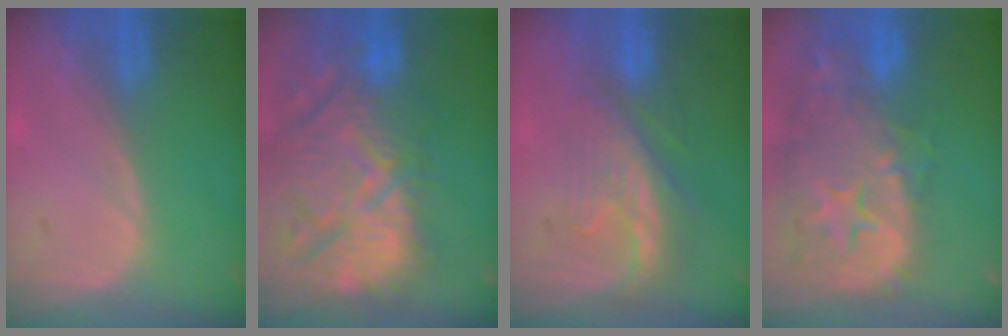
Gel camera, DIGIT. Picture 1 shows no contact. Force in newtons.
{"total": 15.0, "press": 12.9, "slide": 7.5}
{"total": 8.4, "press": 7.2, "slide": 4.2}
{"total": 14.7, "press": 11.8, "slide": 8.8}